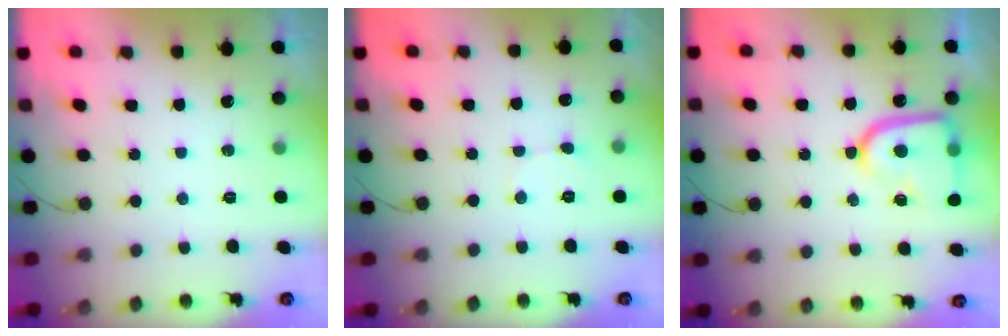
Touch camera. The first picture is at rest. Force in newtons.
{"total": 1.9, "press": 1.9, "slide": 0.2}
{"total": 15.2, "press": 15.1, "slide": 1.5}